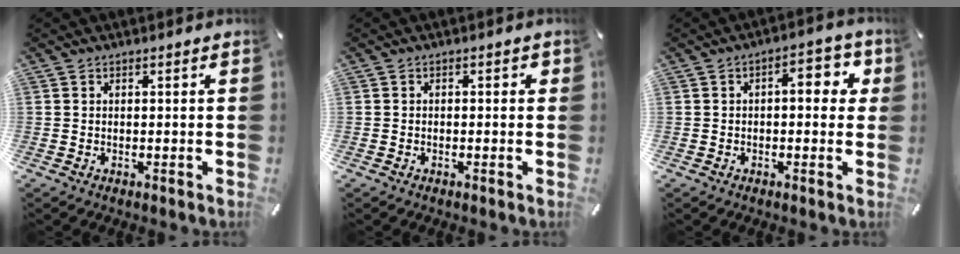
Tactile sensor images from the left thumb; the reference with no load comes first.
{"total": 1.0, "force": [-0.7, 0.7, 0.4], "torque": [-0.008, 0.004, -0.015]}
{"total": 6.9, "force": [0.6, 3.5, 5.9], "torque": [-0.077, 0.005, -0.002]}